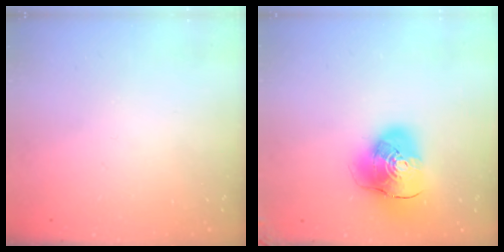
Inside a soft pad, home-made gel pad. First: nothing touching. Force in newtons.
{"total": 14.4, "press": 14.2, "slide": 2.1}